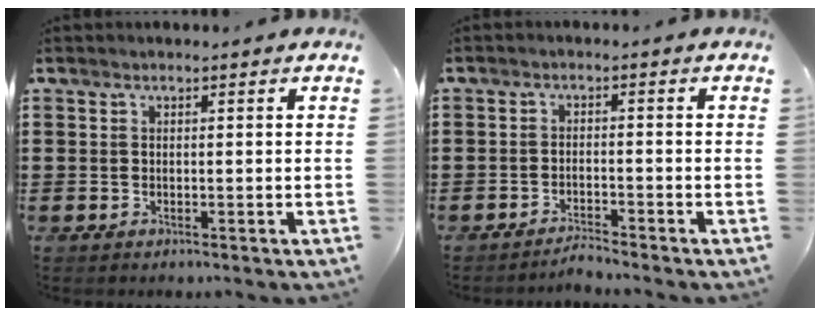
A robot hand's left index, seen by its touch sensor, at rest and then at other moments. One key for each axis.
{"total": 2.0, "fx": -1.9, "fy": -0.2, "fz": 0.4, "tx": -0.011, "ty": 0.003, "tz": -0.038}